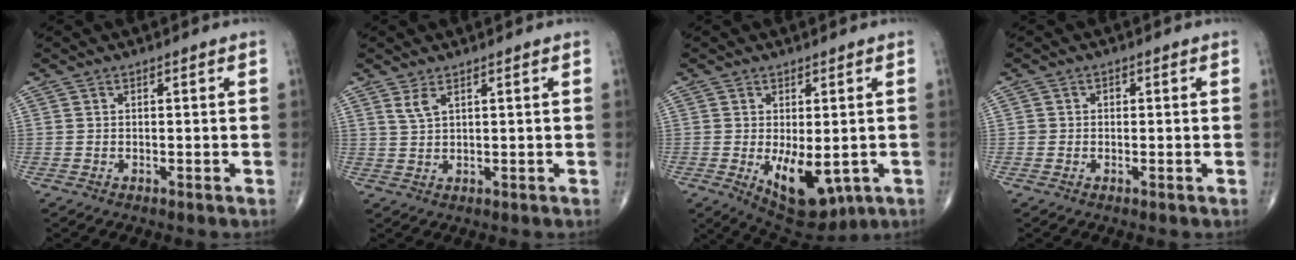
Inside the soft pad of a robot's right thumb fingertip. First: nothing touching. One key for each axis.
{"total": 2.2, "fx": 1.4, "fy": 0.6, "fz": 1.6, "tx": -0.038, "ty": -0.004, "tz": 0.035}
{"total": 10.8, "fx": -2.3, "fy": 5.3, "fz": 9.1, "tx": -0.118, "ty": -0.015, "tz": -0.015}
{"total": 1.1, "fx": 0.0, "fy": 1.1, "fz": 0.3, "tx": 0.004, "ty": 0.004, "tz": -0.002}